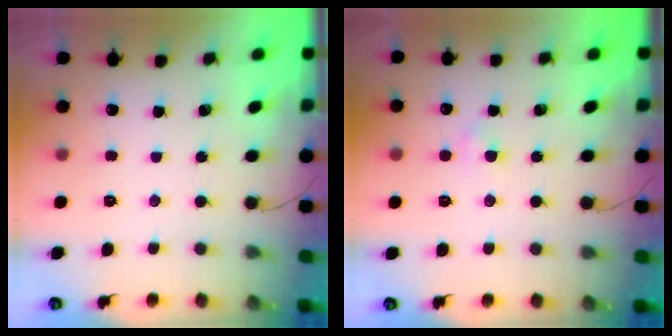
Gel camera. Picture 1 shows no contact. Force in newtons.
{"total": 2.4, "press": 2.3, "slide": 0.8}